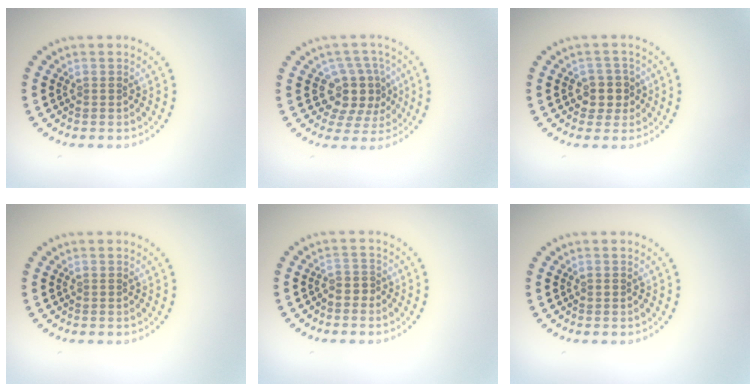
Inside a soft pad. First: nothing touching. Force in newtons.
{"total": 4.0, "press": 3.3, "slide": 2.2}
{"total": 2.6, "press": 2.3, "slide": 1.2}
{"total": 0.0}
{"total": 1.2, "press": 0.8, "slide": 0.8}
{"total": 0.5, "press": 0.4, "slide": 0.3}